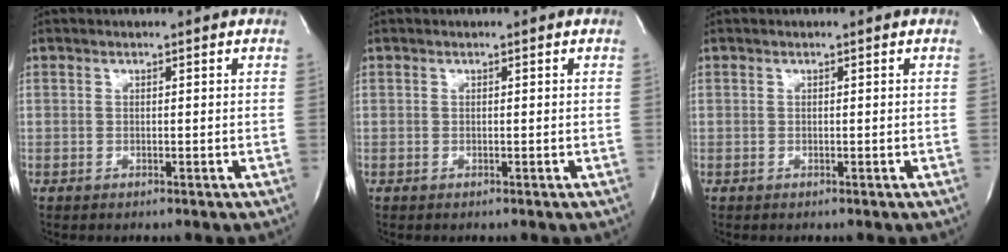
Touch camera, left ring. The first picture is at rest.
{"total": 0.0}
{"total": 0.0}